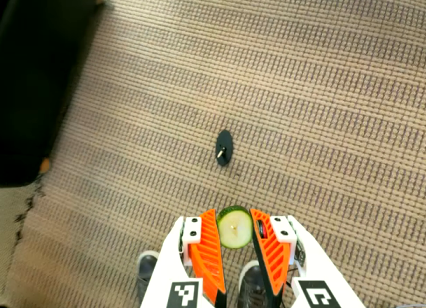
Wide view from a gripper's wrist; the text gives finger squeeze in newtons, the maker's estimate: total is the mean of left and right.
{"total": 9.0, "left": 9.0, "right": 9.1}